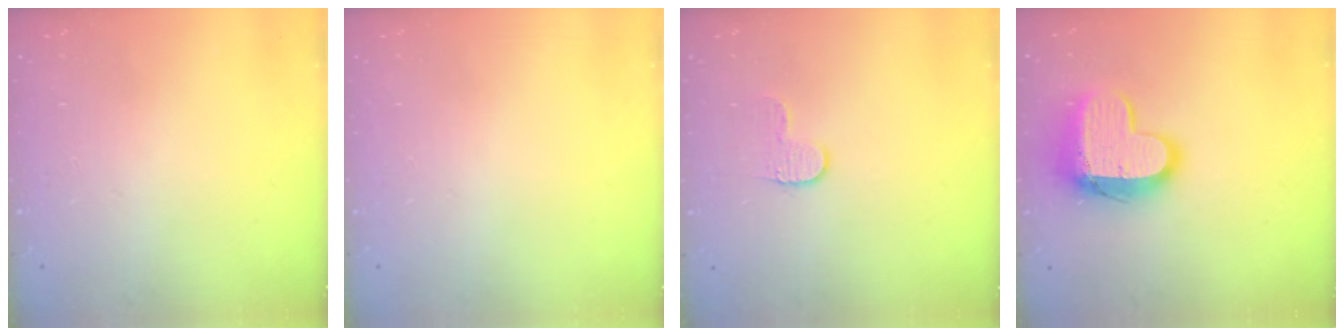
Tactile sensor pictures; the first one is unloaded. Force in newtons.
{"total": 0.0}
{"total": 5.8, "press": 5.8, "slide": 0.5}
{"total": 14.1, "press": 14.1, "slide": 1.1}